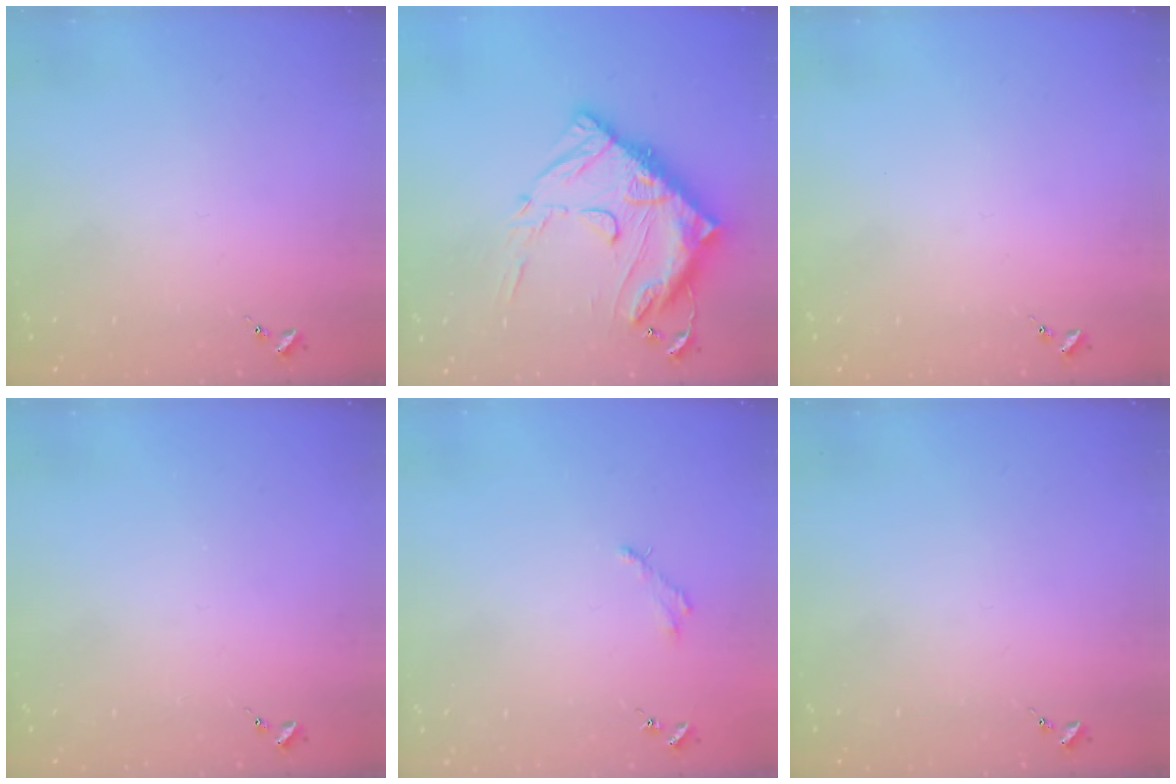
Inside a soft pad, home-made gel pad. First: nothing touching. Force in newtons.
{"total": 21.5, "press": 21.4, "slide": 2.1}
{"total": 0.0}
{"total": 0.0}
{"total": 2.5, "press": 2.5, "slide": 0.2}
{"total": 0.0}